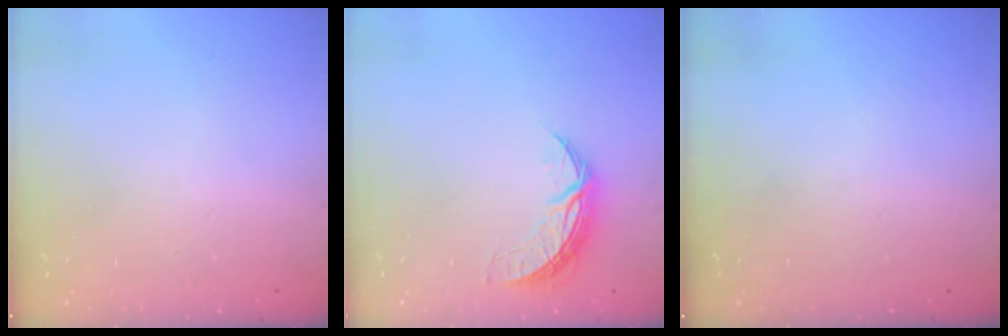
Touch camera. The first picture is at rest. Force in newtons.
{"total": 7.7, "press": 7.7, "slide": 0.5}
{"total": 0.0}